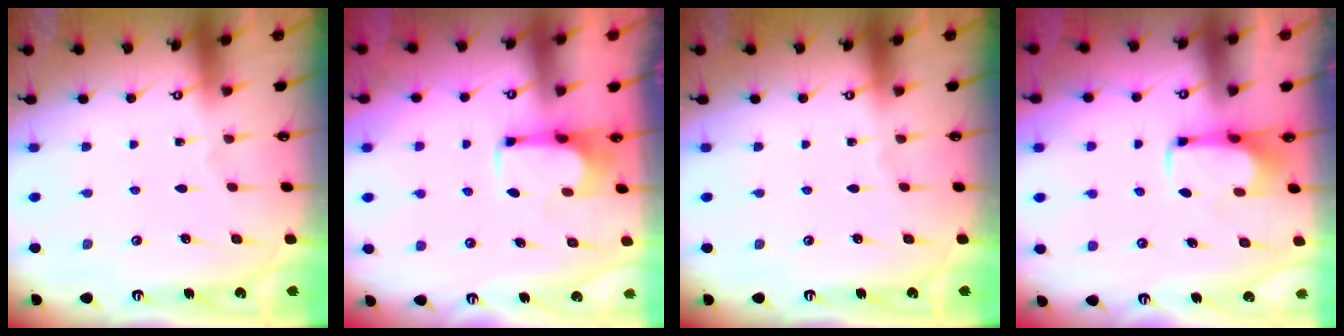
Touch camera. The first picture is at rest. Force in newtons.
{"total": 3.6, "press": 3.6, "slide": 0.7}
{"total": 0.0}
{"total": 1.5, "press": 1.4, "slide": 0.5}